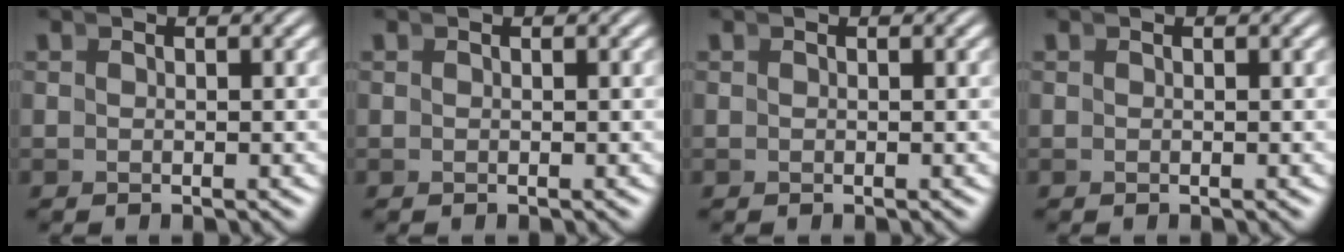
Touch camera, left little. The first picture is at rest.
{"total": 0.0}
{"total": 0.0}
{"total": 0.0}